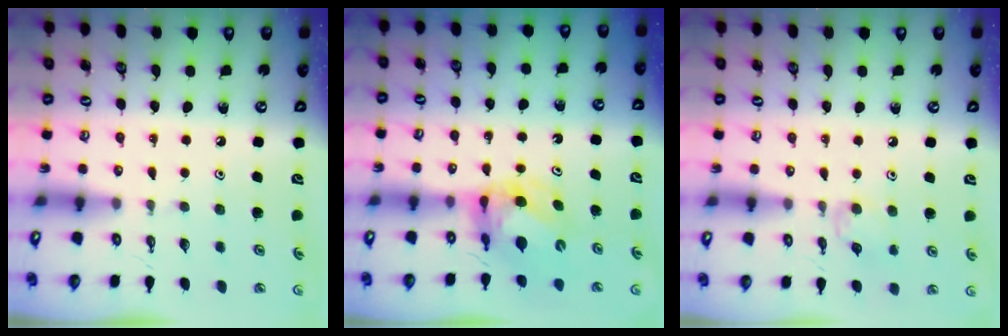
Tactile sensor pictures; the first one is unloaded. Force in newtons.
{"total": 8.1, "press": 8.0, "slide": 0.9}
{"total": 6.2, "press": 6.1, "slide": 0.8}